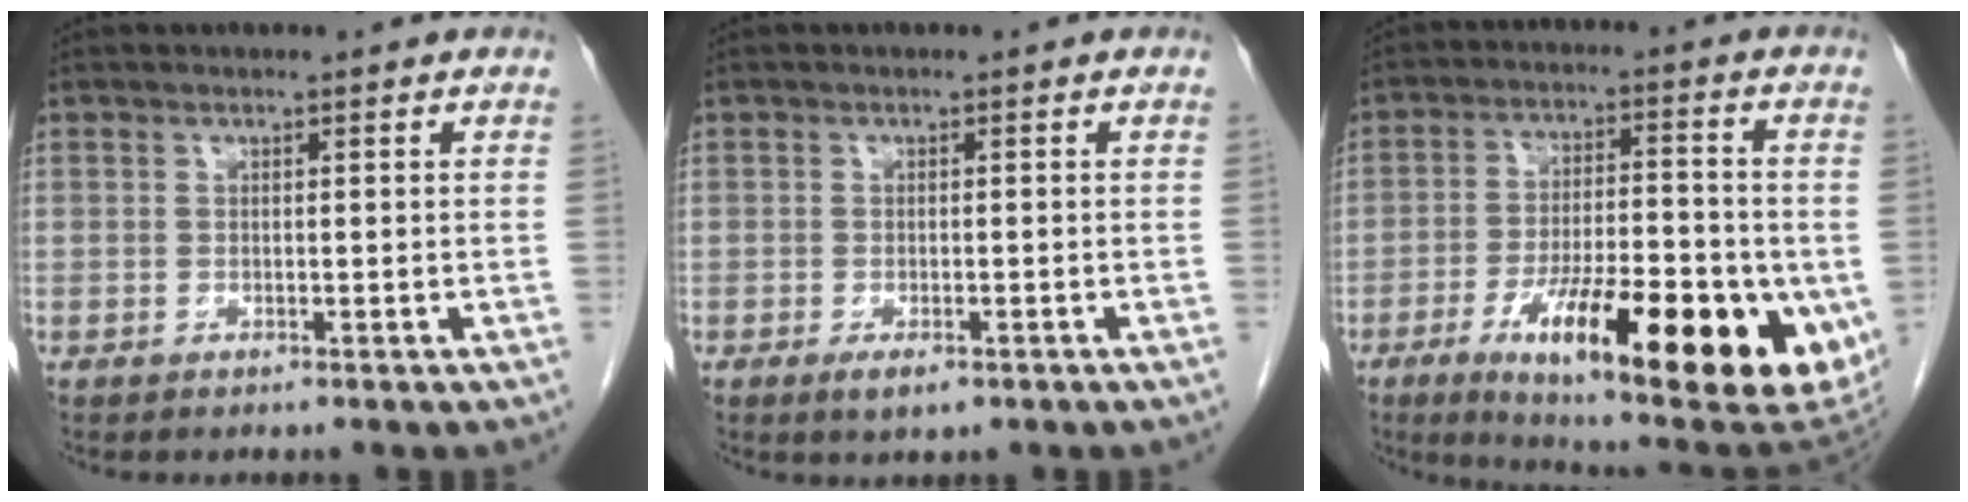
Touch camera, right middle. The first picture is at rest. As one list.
[{"total": 2.7, "force": [-1.4, 1.0, 2.0], "torque": [-0.035, -0.002, -0.019]}, {"total": 23.5, "force": [-8.7, 5.2, 21.2], "torque": [-0.258, -0.028, -0.119]}]